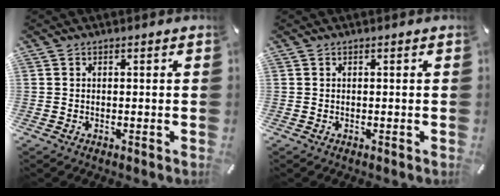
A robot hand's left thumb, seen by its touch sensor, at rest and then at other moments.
{"total": 0.0}